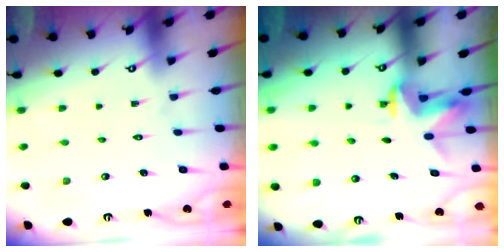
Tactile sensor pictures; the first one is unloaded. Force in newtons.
{"total": 3.5, "press": 3.5, "slide": 0.3}